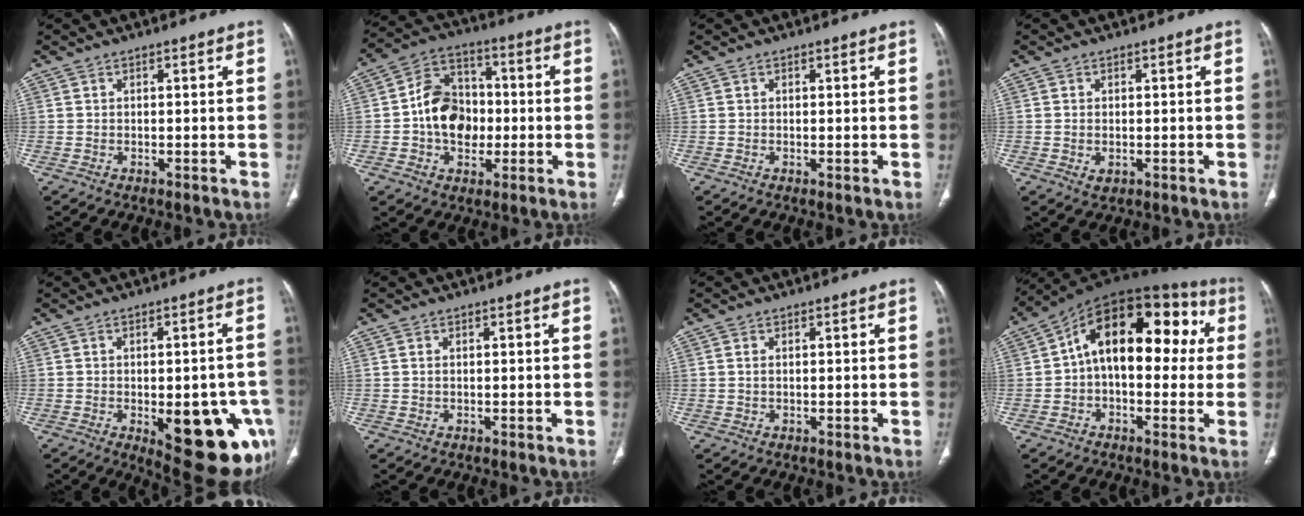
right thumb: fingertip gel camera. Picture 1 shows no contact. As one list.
[{"total": 12.6, "force": [-1.0, 9.7, 8.0], "torque": [-0.100, 0.028, -0.023]}, {"total": 0.0}, {"total": 1.6, "force": [-0.3, 1.1, 1.2], "torque": [-0.025, -0.003, -0.002]}, {"total": 18.4, "force": [-6.2, 7.9, 15.5], "torque": [-0.134, 0.007, -0.056]}, {"total": 0.5, "force": [0.2, 0.3, 0.4], "torque": [-0.012, 0.006, 0.005]}, {"total": 0.8, "force": [0.2, 0.4, 0.6], "torque": [-0.018, 0.004, 0.007]}, {"total": 19.4, "force": [2.6, 11.0, 15.8], "torque": [-0.191, 0.055, 0.026]}]